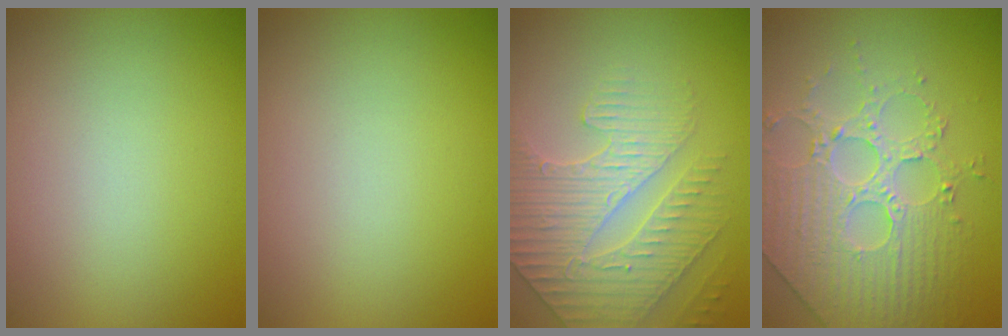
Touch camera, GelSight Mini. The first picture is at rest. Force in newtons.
{"total": 0.0}
{"total": 4.2, "press": 4.1, "slide": 0.6}
{"total": 4.4, "press": 4.2, "slide": 1.4}